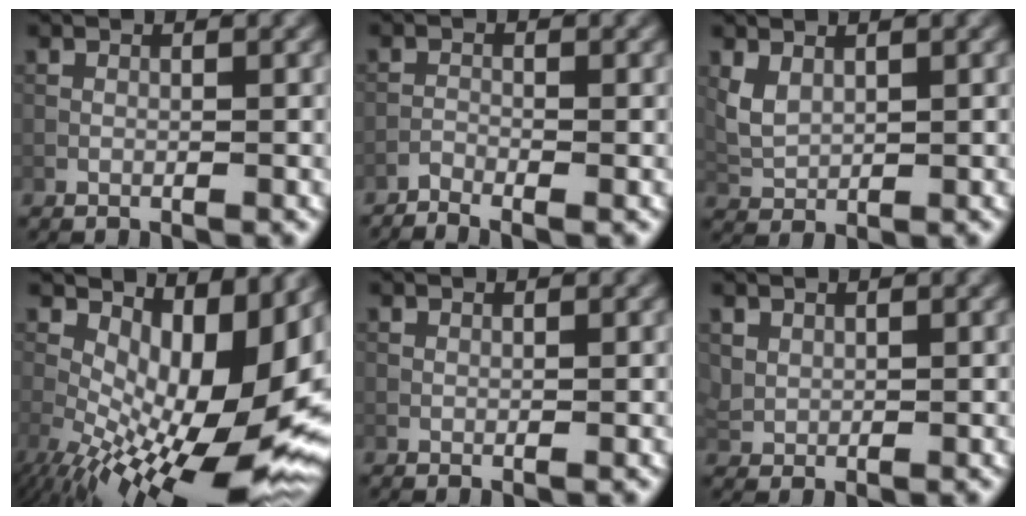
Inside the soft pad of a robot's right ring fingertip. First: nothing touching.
{"total": 1.0, "force": [-0.9, -0.1, 0.4], "torque": [-0.016, 0.001, -0.025]}
{"total": 2.5, "force": [1.5, 1.3, 1.5], "torque": [-0.043, -0.001, 0.036]}
{"total": 16.4, "force": [-0.2, 7.1, 14.7], "torque": [-0.205, -0.005, 0.004]}
{"total": 0.6, "force": [0.6, 0.1, 0.0], "torque": [0.000, -0.001, 0.013]}
{"total": 1.6, "force": [1.3, 0.9, 0.3], "torque": [-0.009, -0.002, 0.030]}